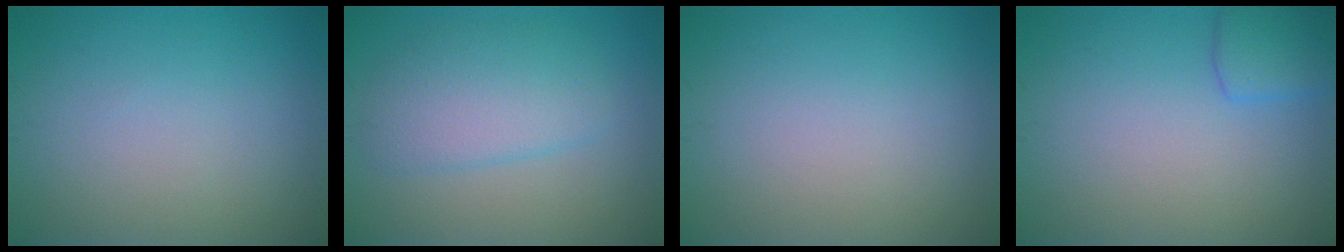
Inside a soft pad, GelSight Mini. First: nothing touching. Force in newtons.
{"total": 4.2, "press": 4.2, "slide": 0.2}
{"total": 0.0}
{"total": 2.6, "press": 2.6, "slide": 0.1}